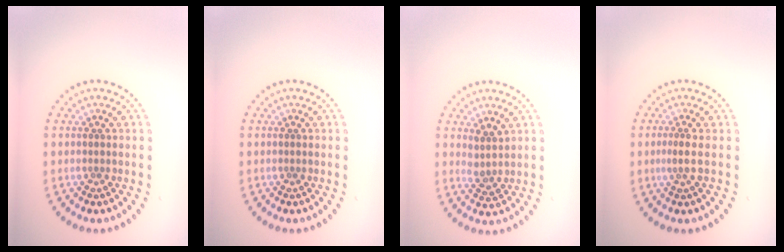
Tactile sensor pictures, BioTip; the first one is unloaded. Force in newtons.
{"total": 0.0}
{"total": 1.9, "press": 1.5, "slide": 1.2}
{"total": 1.2, "press": 0.7, "slide": 1.0}